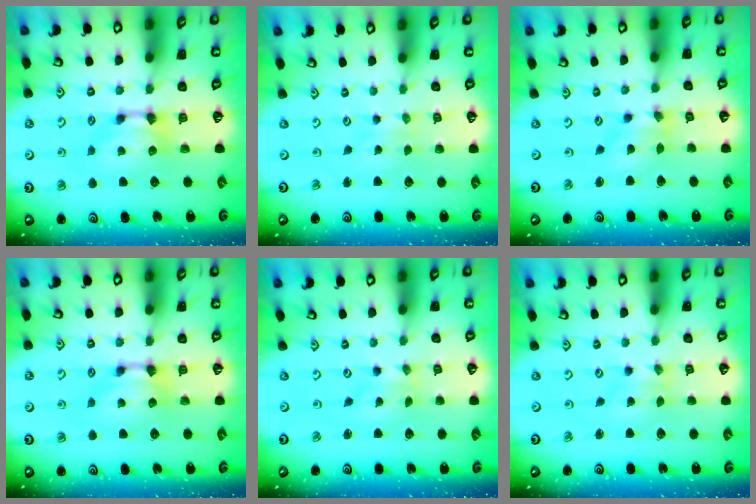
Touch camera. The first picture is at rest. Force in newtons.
{"total": 3.1, "press": 3.1, "slide": 0.1}
{"total": 1.2, "press": 0.3, "slide": 1.2}
{"total": 0.0}
{"total": 3.5, "press": 3.4, "slide": 0.8}
{"total": 3.5, "press": 3.3, "slide": 0.9}